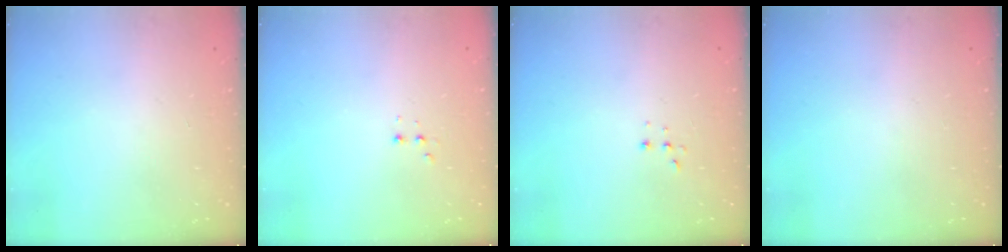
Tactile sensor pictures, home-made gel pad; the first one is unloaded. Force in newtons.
{"total": 2.4, "press": 2.2, "slide": 0.9}
{"total": 2.2, "press": 2.2, "slide": 0.5}
{"total": 0.0}